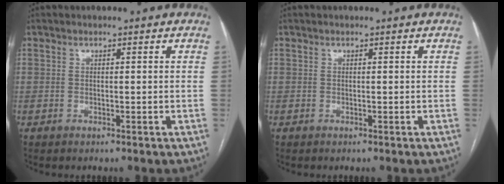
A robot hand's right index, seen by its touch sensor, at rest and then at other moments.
{"total": 0.0}